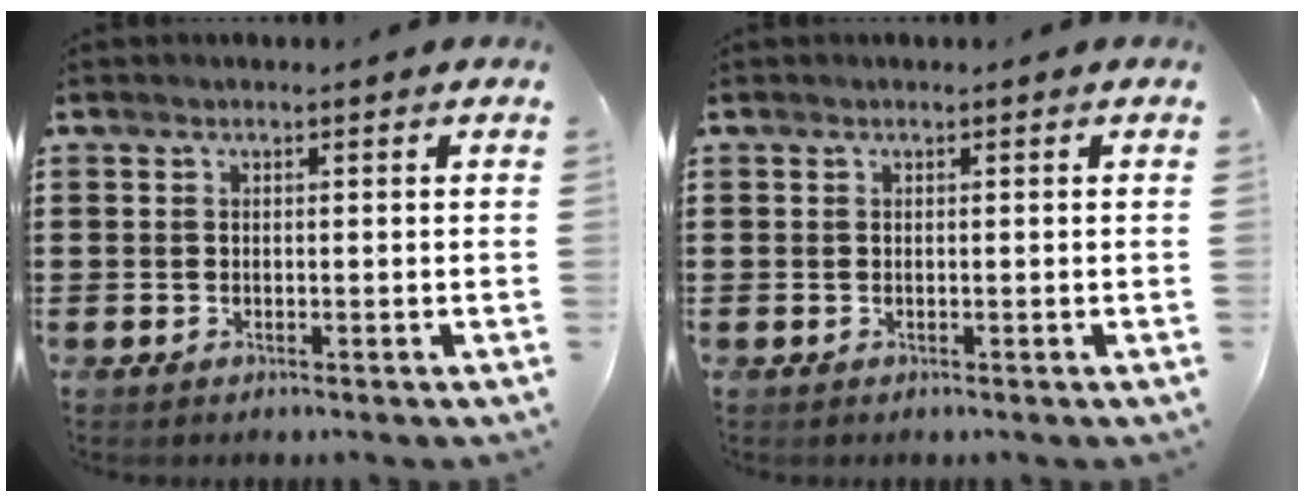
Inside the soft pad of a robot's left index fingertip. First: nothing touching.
{"total": 0.0}